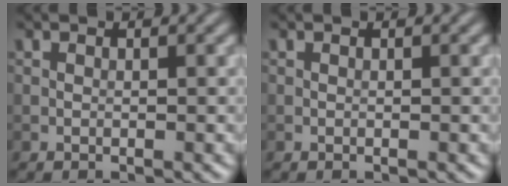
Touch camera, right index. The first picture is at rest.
{"total": 0.0}